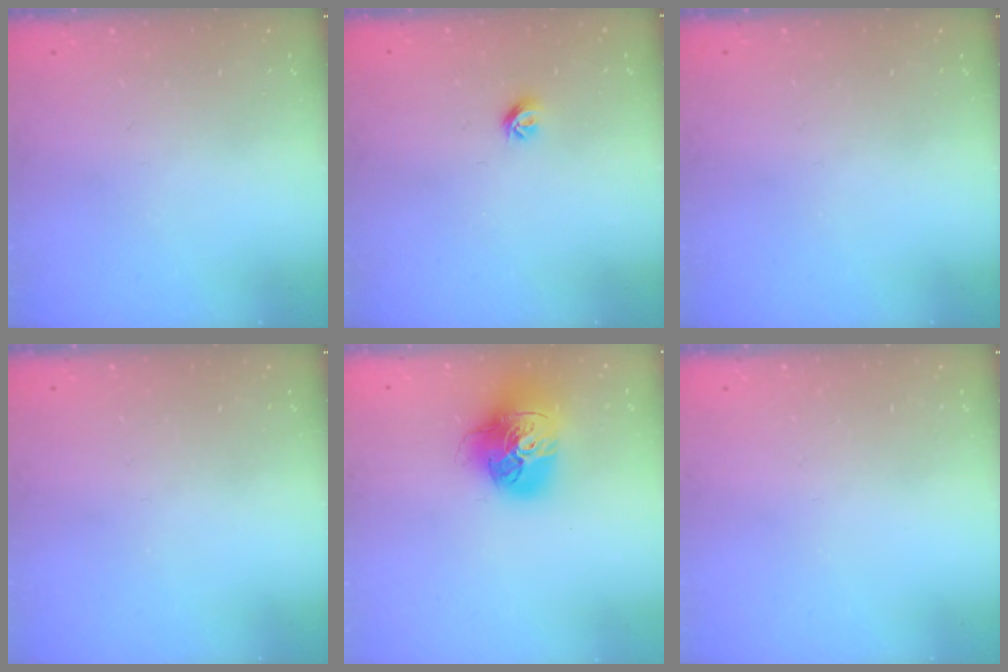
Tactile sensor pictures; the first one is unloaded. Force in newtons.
{"total": 5.4, "press": 5.3, "slide": 0.9}
{"total": 0.0}
{"total": 0.0}
{"total": 16.7, "press": 16.6, "slide": 1.9}
{"total": 0.0}